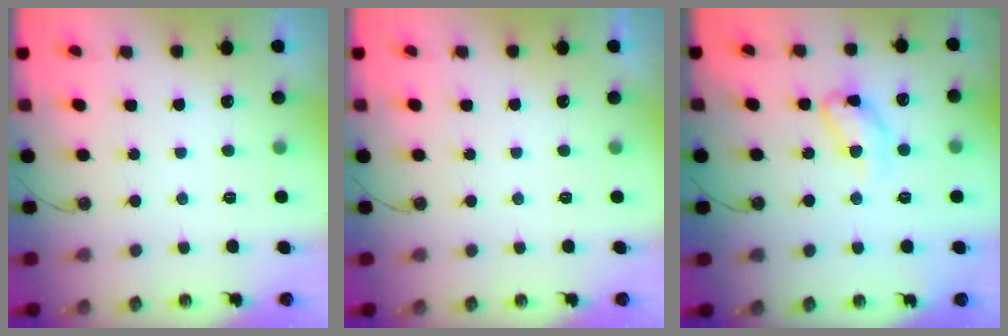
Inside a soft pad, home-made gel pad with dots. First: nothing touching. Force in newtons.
{"total": 0.0}
{"total": 12.0, "press": 12.0, "slide": 0.8}